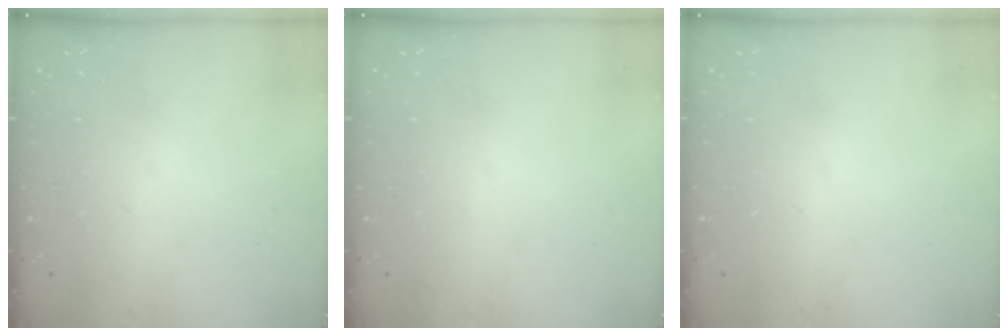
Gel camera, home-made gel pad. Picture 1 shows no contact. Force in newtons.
{"total": 0.0}
{"total": 0.0}